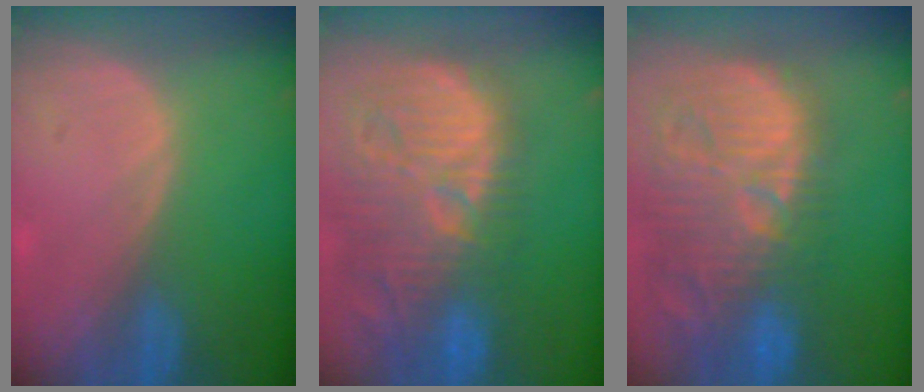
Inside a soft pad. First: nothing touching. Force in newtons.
{"total": 14.7, "press": 13.0, "slide": 6.8}
{"total": 15.3, "press": 13.2, "slide": 7.6}